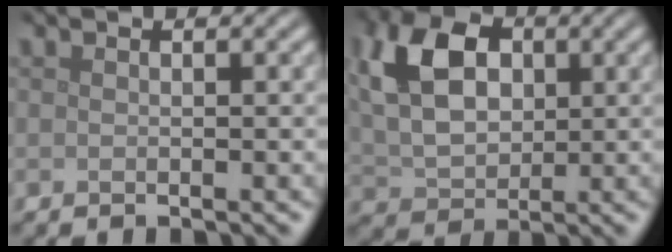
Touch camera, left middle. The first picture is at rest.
{"total": 9.0, "force": [2.4, 5.9, 6.3], "torque": [-0.135, 0.019, 0.034]}